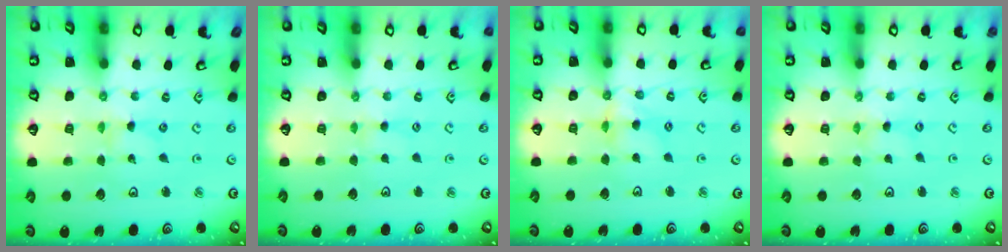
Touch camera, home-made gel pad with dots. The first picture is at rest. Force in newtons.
{"total": 2.4, "press": 2.3, "slide": 0.3}
{"total": 5.9, "press": 5.8, "slide": 0.5}
{"total": 0.0}